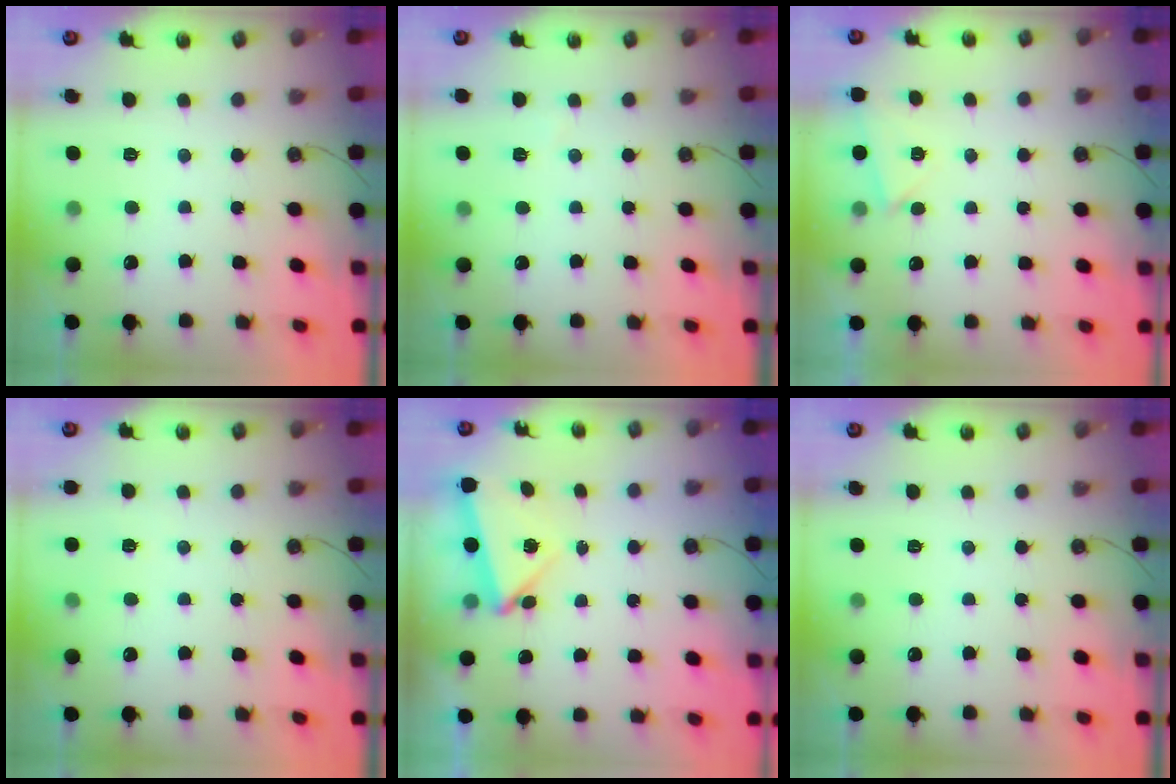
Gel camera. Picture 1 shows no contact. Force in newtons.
{"total": 2.8, "press": 2.7, "slide": 0.8}
{"total": 2.6, "press": 1.5, "slide": 2.1}
{"total": 2.1, "press": 2.1, "slide": 0.4}
{"total": 5.6, "press": 5.5, "slide": 0.8}
{"total": 0.0}